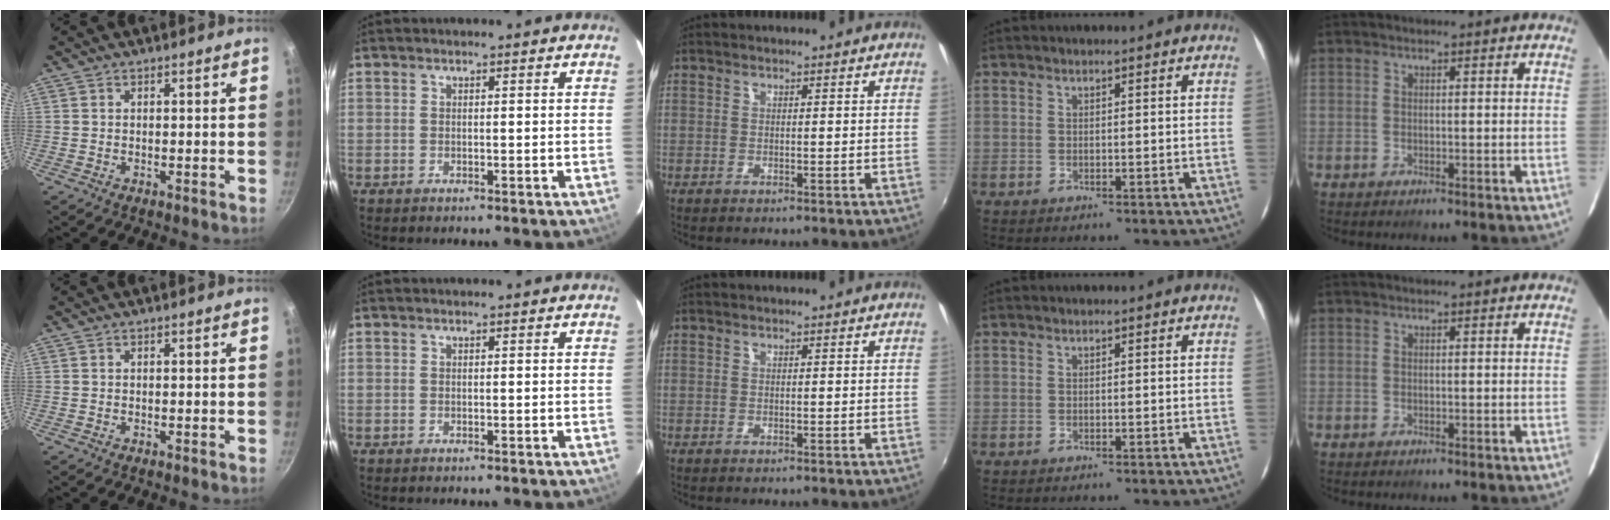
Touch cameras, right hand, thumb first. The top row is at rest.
{}